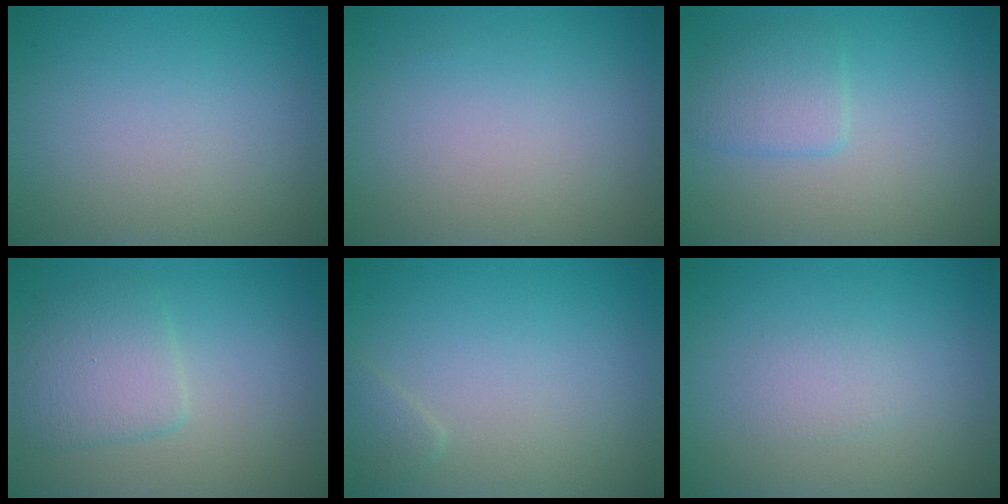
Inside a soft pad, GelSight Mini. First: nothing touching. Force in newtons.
{"total": 0.0}
{"total": 2.4, "press": 2.4, "slide": 0.2}
{"total": 3.3, "press": 3.3, "slide": 0.1}
{"total": 0.9, "press": 0.9, "slide": 0.1}
{"total": 1.1, "press": 1.1, "slide": 0.1}